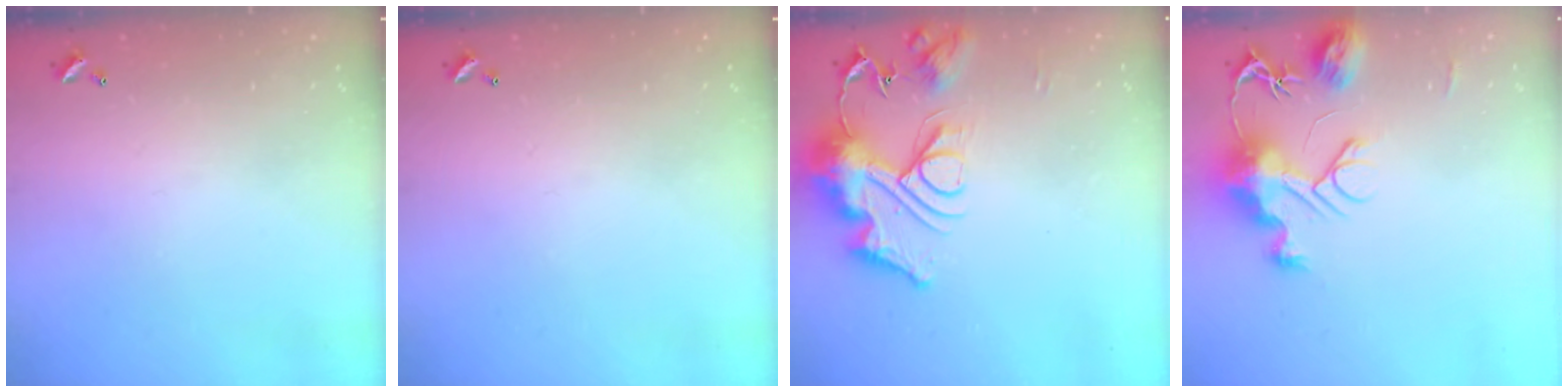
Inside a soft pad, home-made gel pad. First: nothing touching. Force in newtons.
{"total": 0.0}
{"total": 17.1, "press": 17.1, "slide": 1.7}
{"total": 11.5, "press": 11.5, "slide": 1.2}